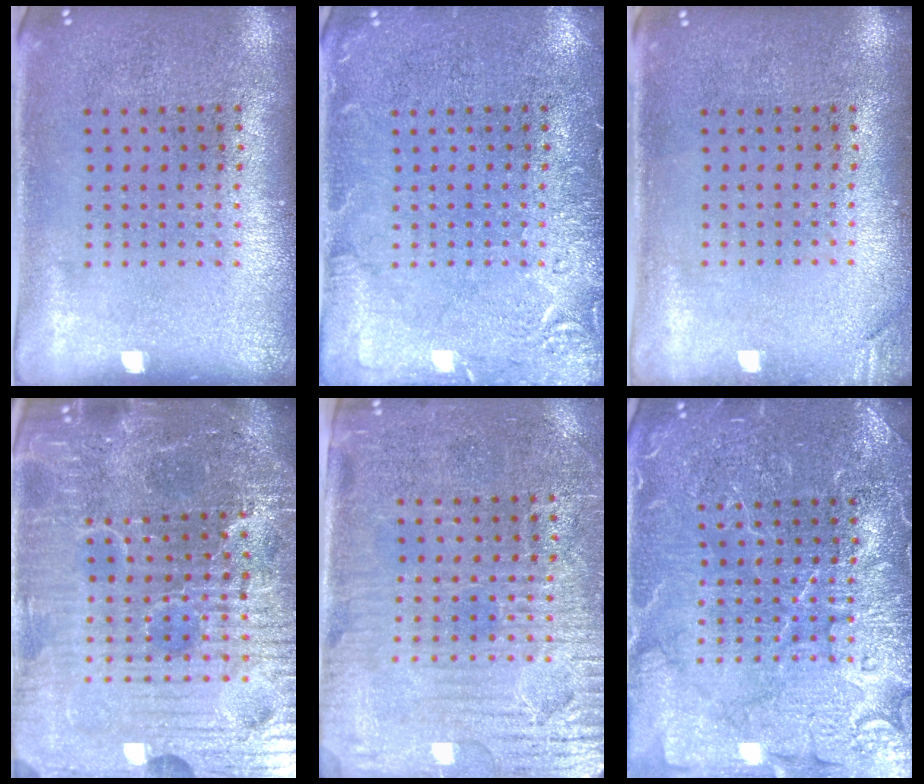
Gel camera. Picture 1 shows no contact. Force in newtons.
{"total": 2.9, "press": 2.9, "slide": 0.4}
{"total": 1.1, "press": 1.1, "slide": 0.3}
{"total": 7.3, "press": 6.5, "slide": 3.2}
{"total": 3.9, "press": 3.4, "slide": 1.7}
{"total": 7.1, "press": 7.0, "slide": 1.0}